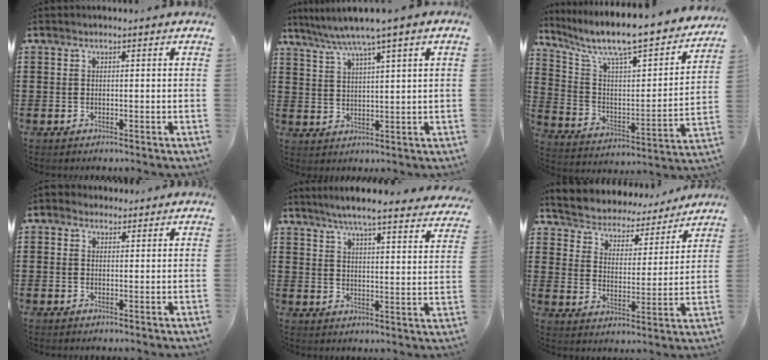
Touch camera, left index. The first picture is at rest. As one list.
[{"total": 5.1, "force": [3.7, -0.4, 3.4], "torque": [-0.077, -0.013, 0.060]}, {"total": 8.6, "force": [7.7, 0.7, 3.7], "torque": [-0.102, -0.071, 0.122]}, {"total": 1.5, "force": [1.0, 1.2, 0.2], "torque": [-0.001, 0.004, 0.017]}, {"total": 5.7, "force": [5.2, -0.2, 2.4], "torque": [-0.067, -0.029, 0.087]}, {"total": 4.1, "force": [4.1, 0.6, -0.5], "torque": [-0.019, -0.037, 0.063]}]